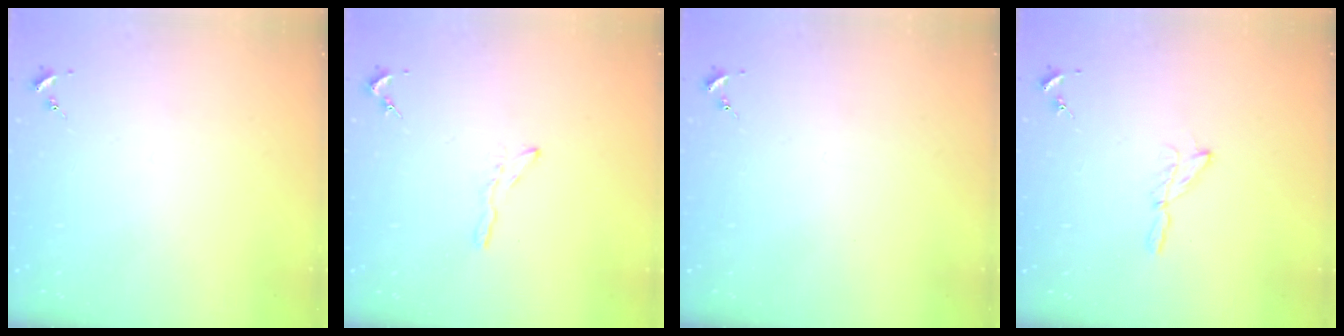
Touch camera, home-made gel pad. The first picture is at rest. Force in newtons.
{"total": 3.2, "press": 3.2, "slide": 0.3}
{"total": 0.0}
{"total": 5.3, "press": 5.2, "slide": 0.6}